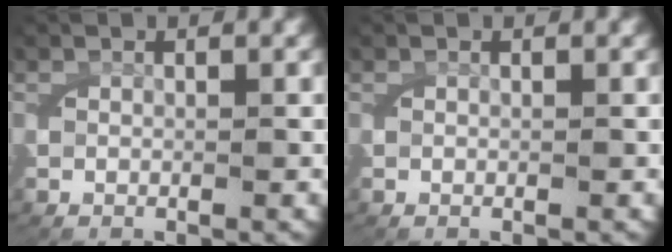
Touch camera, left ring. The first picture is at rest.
{"total": 0.0}